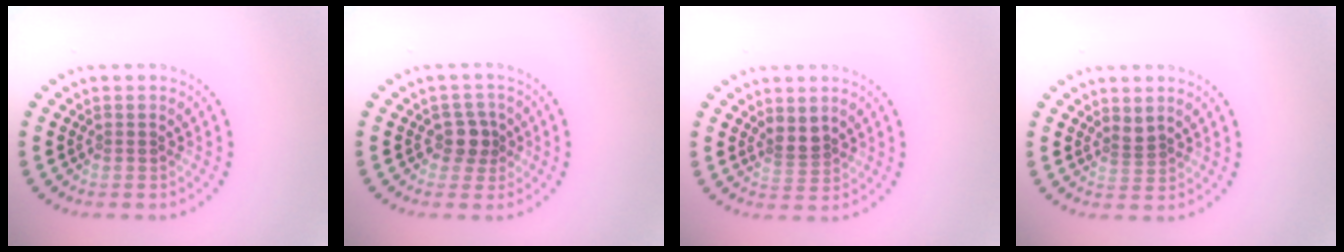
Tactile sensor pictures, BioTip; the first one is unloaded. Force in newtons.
{"total": 2.1, "press": 1.7, "slide": 1.2}
{"total": 1.9, "press": 1.3, "slide": 1.3}
{"total": 1.0, "press": 0.6, "slide": 0.8}